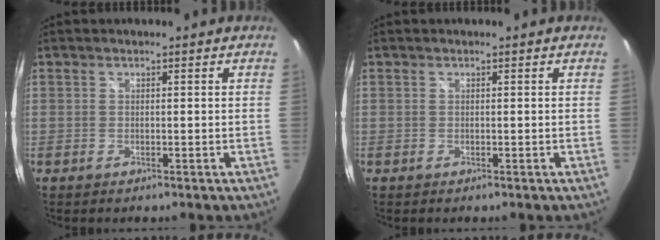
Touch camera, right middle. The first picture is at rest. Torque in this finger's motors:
{"motor_torque": [-0.10, 0.02, -0.01, 0.01]}